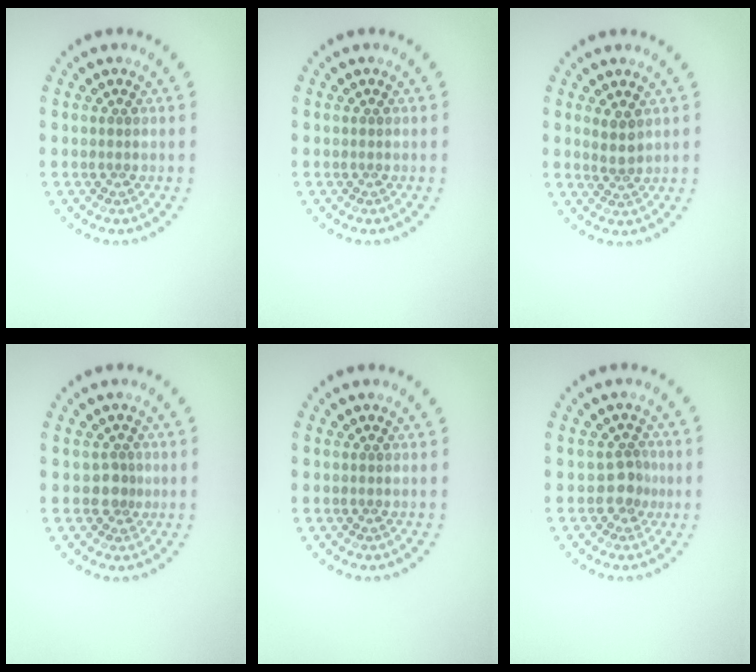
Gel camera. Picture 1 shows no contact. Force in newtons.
{"total": 0.0}
{"total": 1.7, "press": 1.4, "slide": 0.9}
{"total": 1.3, "press": 0.9, "slide": 0.9}
{"total": 0.0}
{"total": 2.1, "press": 1.6, "slide": 1.3}